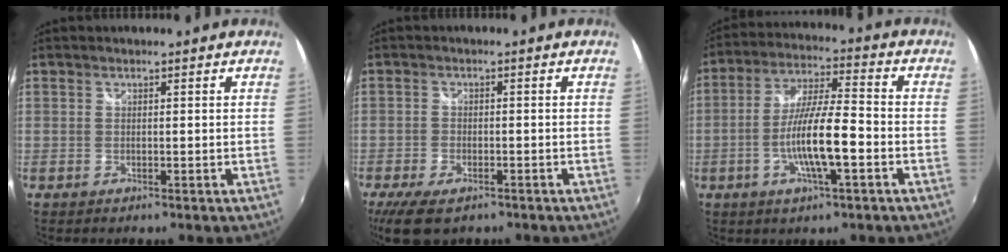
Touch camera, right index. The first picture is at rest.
{"total": 8.0, "force": [-5.5, 3.6, 4.5], "torque": [-0.116, -0.026, -0.094]}
{"total": 11.8, "force": [-3.9, 1.8, 11.0], "torque": [-0.215, -0.004, -0.069]}